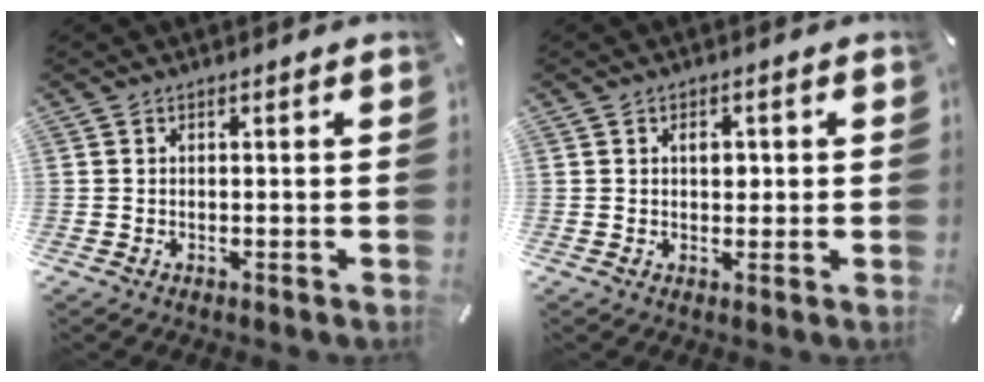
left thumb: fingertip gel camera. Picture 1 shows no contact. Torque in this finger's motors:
{"motor_torque": [0.37, 0.82, 0.30, -0.32, 0.15]}